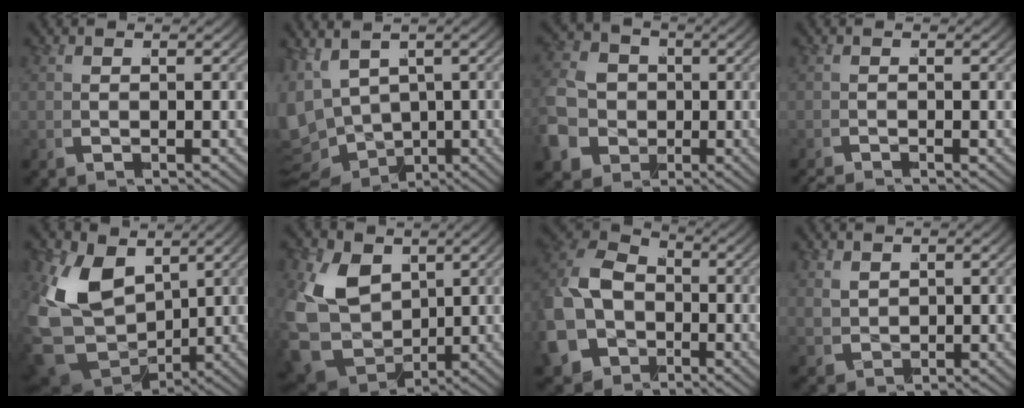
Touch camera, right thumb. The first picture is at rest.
{"total": 9.7, "force": [-0.9, 8.2, 5.1], "torque": [-0.130, -0.031, -0.008]}
{"total": 14.6, "force": [-3.2, 12.9, 6.1], "torque": [-0.160, -0.054, -0.054]}
{"total": 1.3, "force": [-1.3, -0.1, 0.0], "torque": [0.009, -0.001, -0.030]}
{"total": 12.1, "force": [0.5, 8.3, 8.8], "torque": [-0.222, -0.046, 0.028]}
{"total": 11.8, "force": [0.4, 9.0, 7.6], "torque": [-0.211, -0.053, 0.025]}
{"total": 16.2, "force": [-2.7, 14.2, 7.4], "torque": [-0.199, -0.046, -0.052]}
{"total": 1.7, "force": [1.3, 0.9, 0.5], "torque": [-0.010, -0.001, 0.034]}